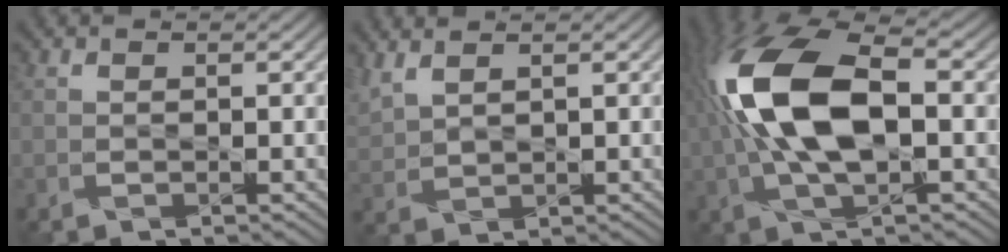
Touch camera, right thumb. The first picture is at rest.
{"total": 3.8, "force": [2.8, 1.2, 2.2], "torque": [-0.069, 0.010, 0.065]}
{"total": 14.0, "force": [0.7, 6.6, 12.4], "torque": [-0.290, 0.022, 0.006]}